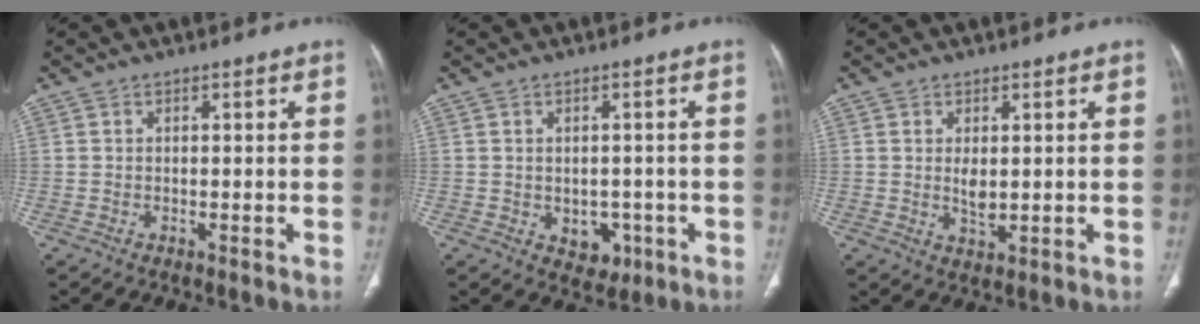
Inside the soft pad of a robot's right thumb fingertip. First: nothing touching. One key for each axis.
{"total": 4.9, "fx": -1.4, "fy": 3.8, "fz": 2.9, "tx": -0.016, "ty": 0.009, "tz": -0.005}
{"total": 3.2, "fx": 0.4, "fy": 1.6, "fz": 2.7, "tx": -0.047, "ty": -0.010, "tz": 0.013}